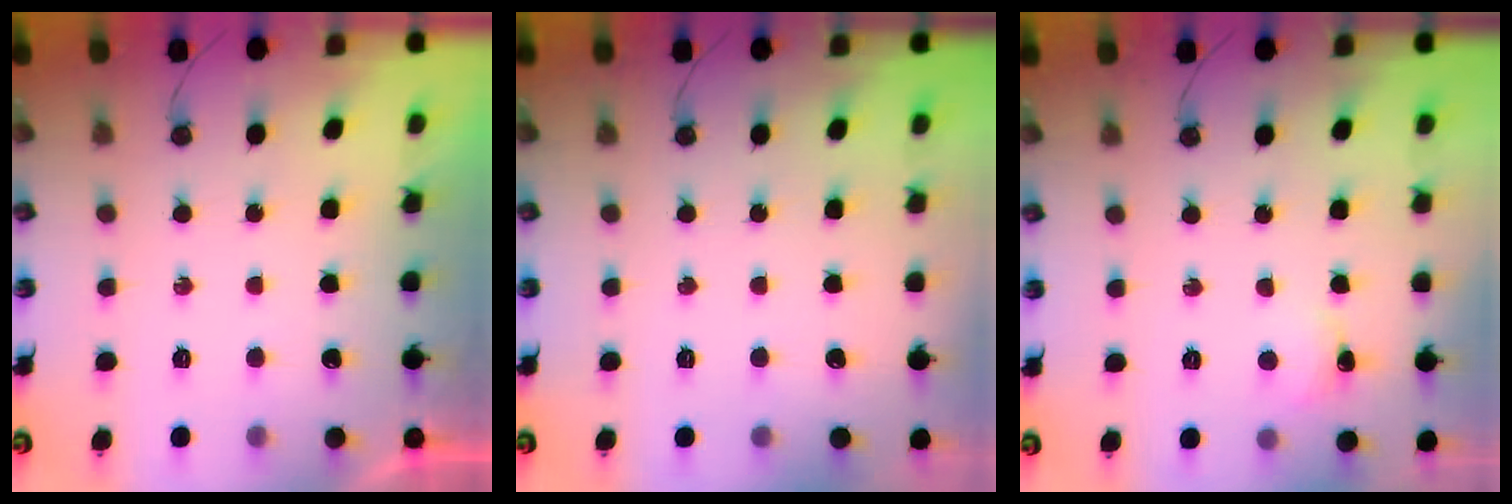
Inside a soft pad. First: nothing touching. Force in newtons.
{"total": 0.0}
{"total": 2.0, "press": 1.9, "slide": 0.4}